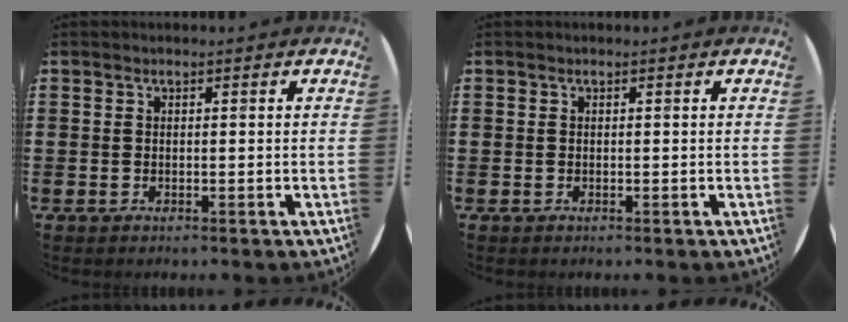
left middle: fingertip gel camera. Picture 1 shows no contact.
{"total": 0.0}